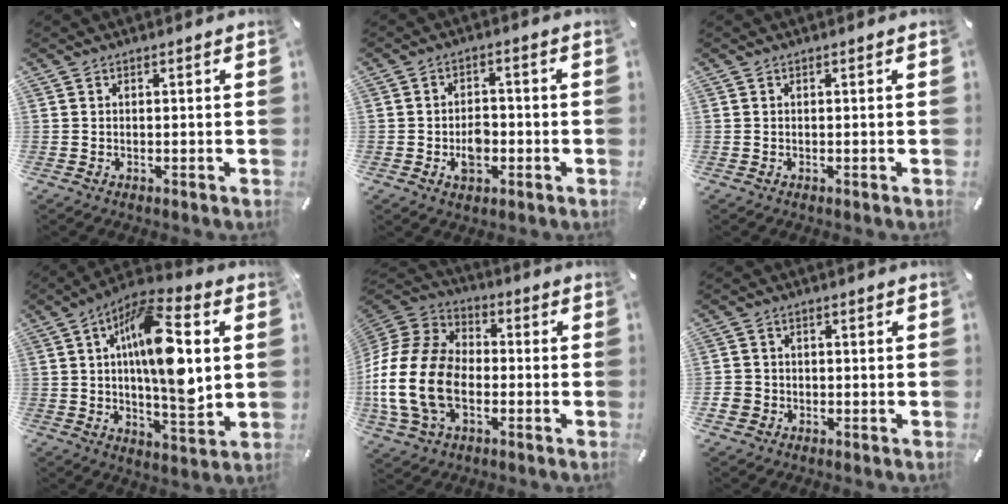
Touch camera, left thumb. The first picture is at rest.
{"total": 5.4, "force": [-1.6, 3.6, 3.7], "torque": [-0.063, 0.007, -0.030]}
{"total": 0.0}
{"total": 17.9, "force": [3.1, 7.1, 16.2], "torque": [-0.283, -0.006, 0.047]}
{"total": 20.0, "force": [-4.8, 14.5, 12.8], "torque": [-0.289, 0.027, -0.085]}
{"total": 3.6, "force": [-1.3, 3.2, 0.8], "torque": [-0.012, 0.007, -0.024]}